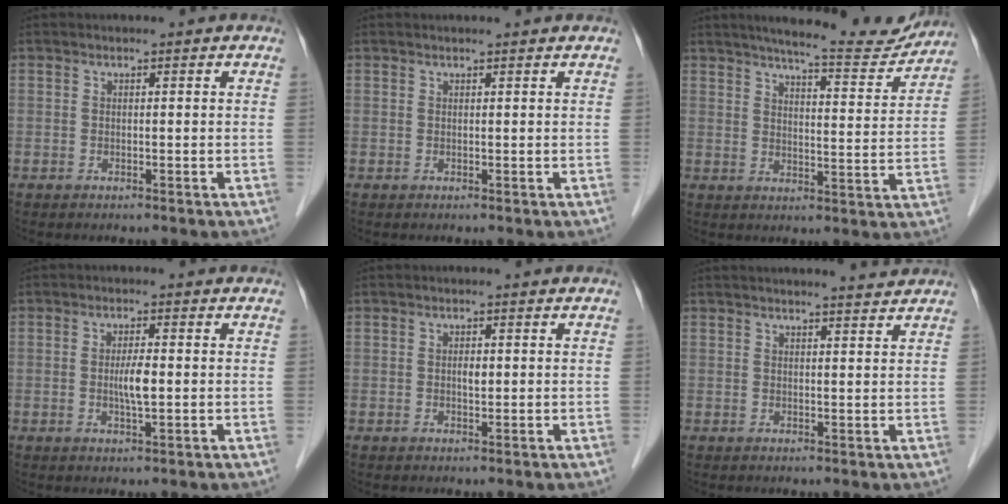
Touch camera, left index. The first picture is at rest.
{"total": 1.9, "force": [1.9, 0.1, 0.5], "torque": [-0.010, 0.010, 0.021]}
{"total": 12.6, "force": [11.8, 1.3, 4.4], "torque": [-0.057, -0.015, 0.148]}
{"total": 3.1, "force": [-0.2, 0.4, 3.1], "torque": [-0.059, -0.003, -0.002]}
{"total": 1.2, "force": [0.1, 0.5, 1.0], "torque": [-0.018, 0.000, 0.003]}
{"total": 3.9, "force": [3.7, -0.2, 1.1], "torque": [-0.020, 0.003, 0.044]}